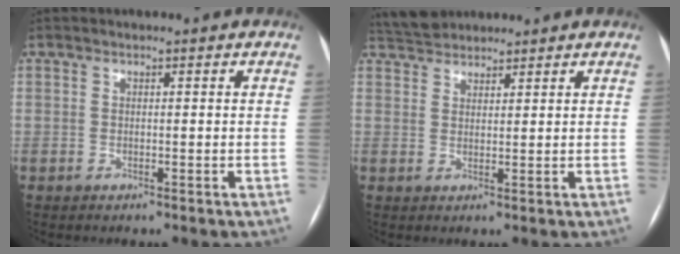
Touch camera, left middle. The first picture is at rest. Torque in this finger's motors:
{"motor_torque": [0.22, -0.25, -0.05, -0.01]}